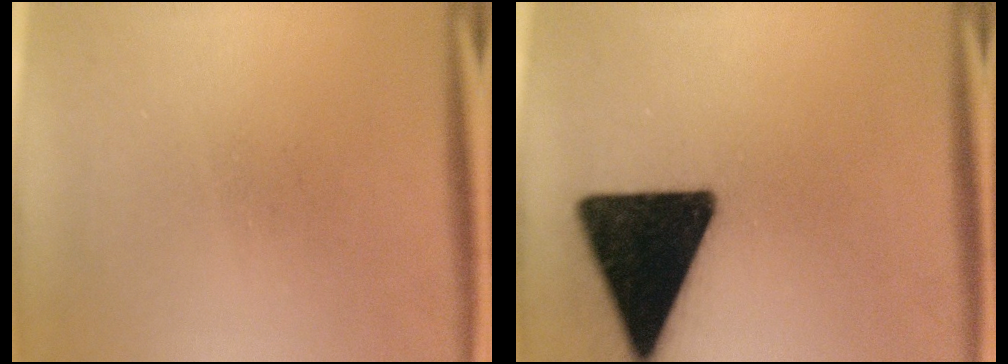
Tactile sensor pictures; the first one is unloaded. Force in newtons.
{"total": 18.7}